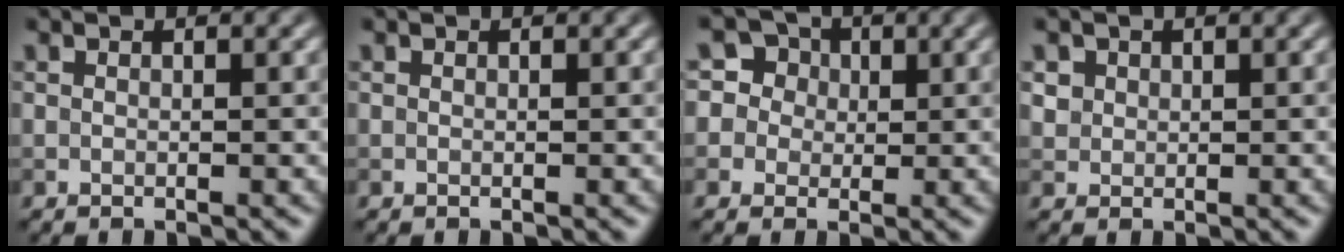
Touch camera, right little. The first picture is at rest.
{"total": 0.0}
{"total": 5.8, "force": [2.0, 5.2, 1.6], "torque": [-0.021, 0.032, 0.012]}
{"total": 1.2, "force": [0.4, 1.1, 0.2], "torque": [-0.001, -0.007, 0.018]}